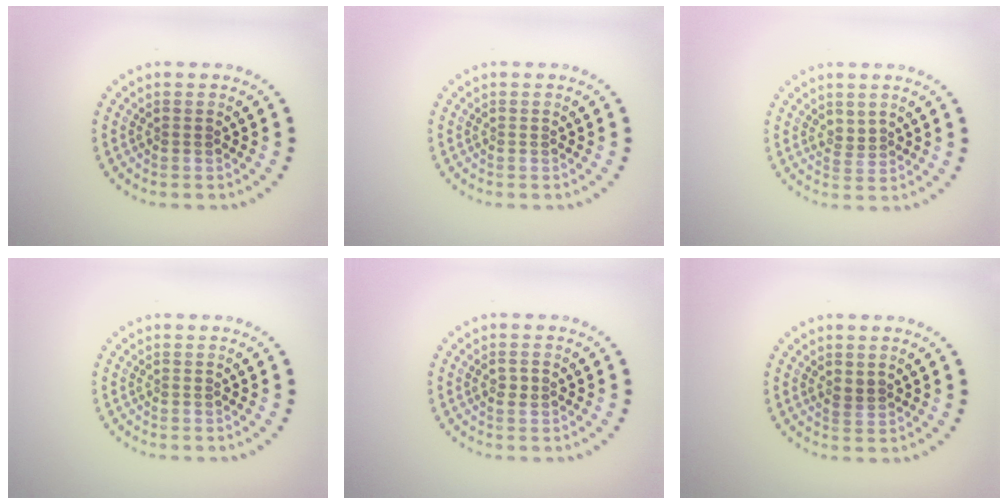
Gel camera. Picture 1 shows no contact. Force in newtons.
{"total": 0.0}
{"total": 1.0, "press": 0.7, "slide": 0.7}
{"total": 0.0}
{"total": 1.2, "press": 1.1, "slide": 0.1}
{"total": 1.1, "press": 0.9, "slide": 0.6}